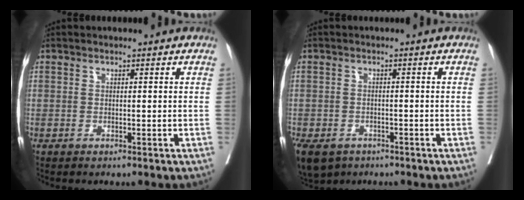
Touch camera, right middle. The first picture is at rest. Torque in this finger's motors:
{"motor_torque": [0.26, -0.23, 0.13, 0.04]}